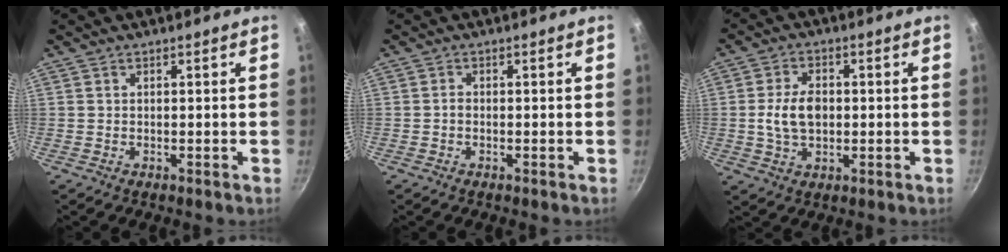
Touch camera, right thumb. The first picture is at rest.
{"total": 0.7, "force": [-0.2, 0.6, 0.4], "torque": [-0.005, 0.004, -0.006]}
{"total": 7.5, "force": [-0.1, 4.9, 5.7], "torque": [-0.096, 0.008, -0.004]}